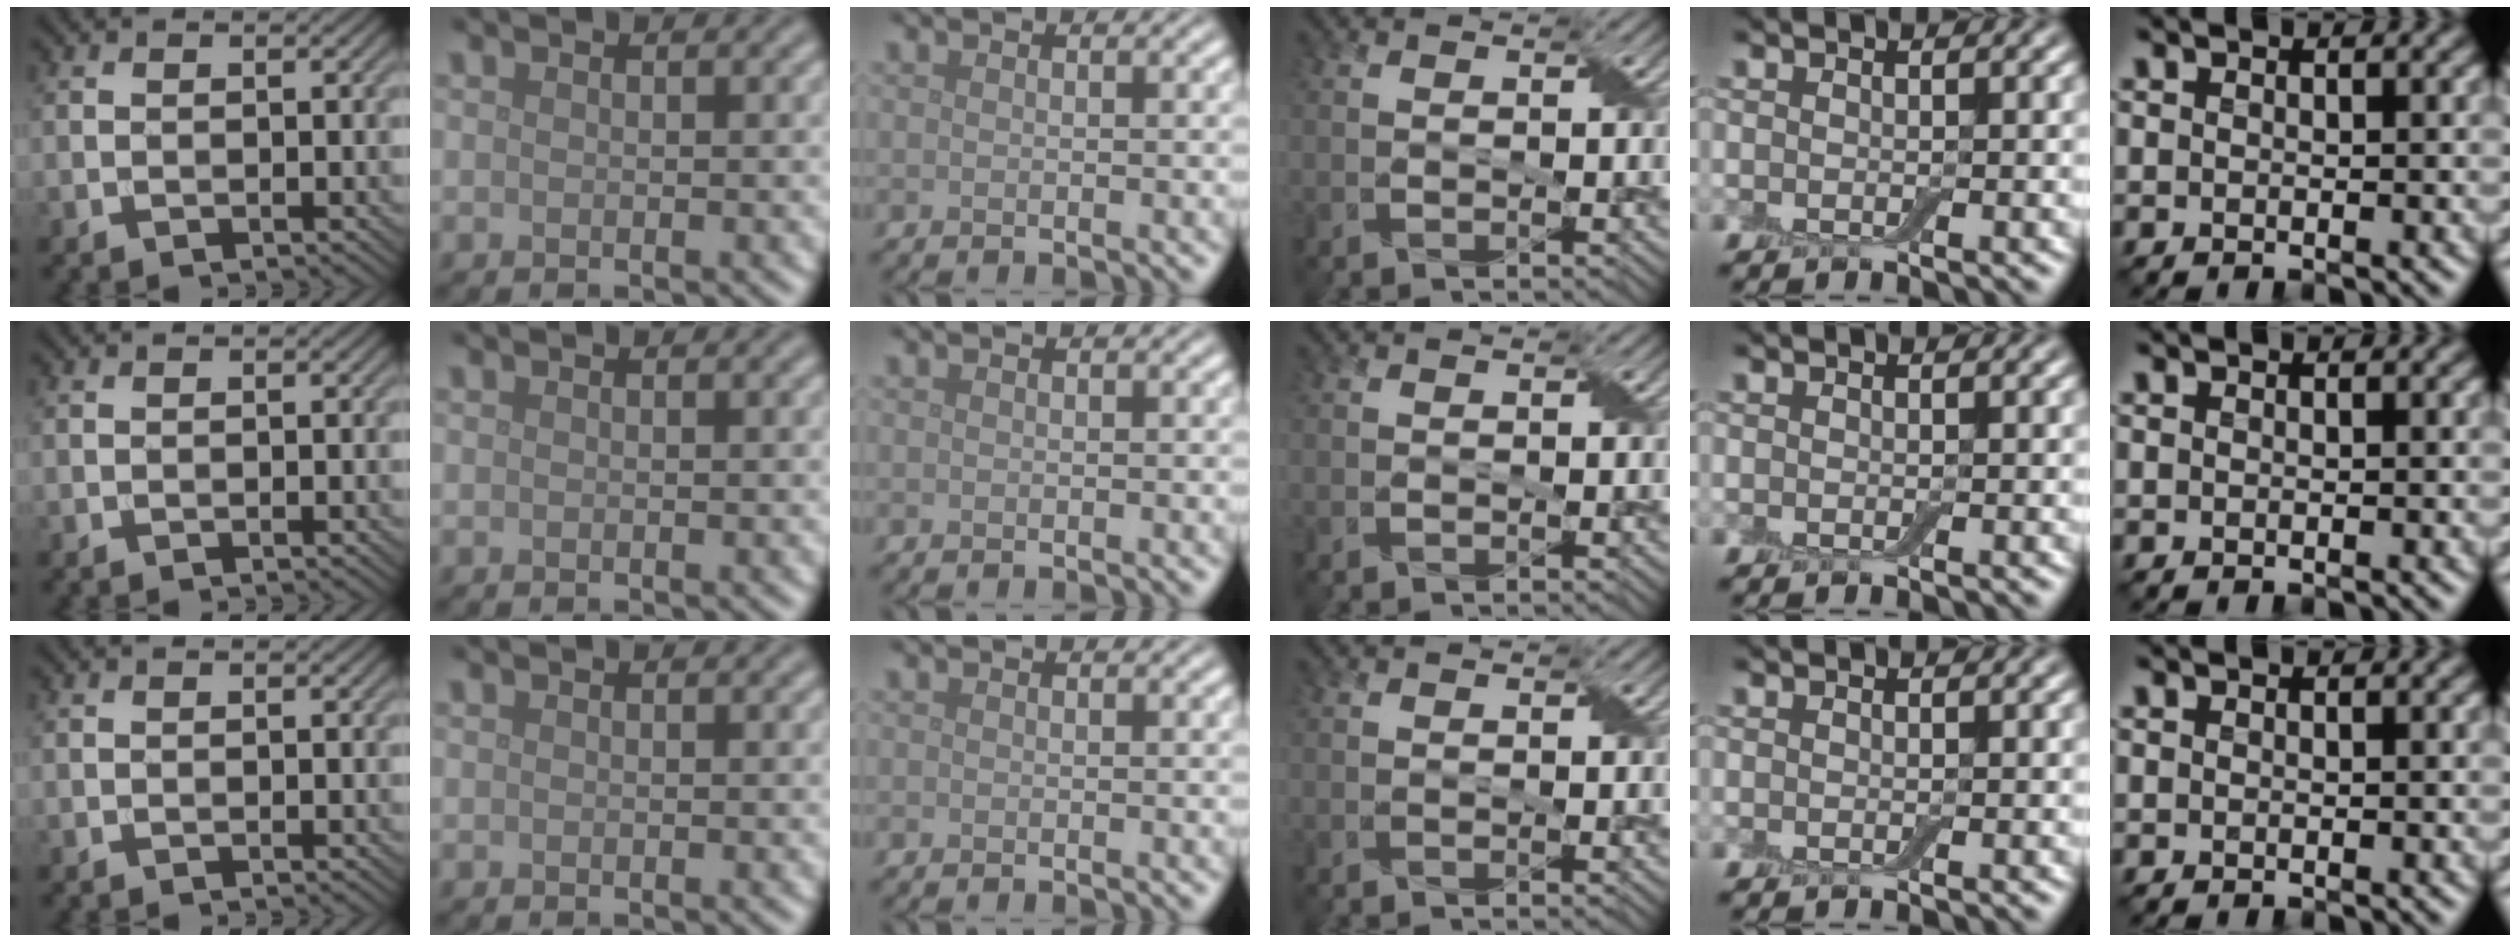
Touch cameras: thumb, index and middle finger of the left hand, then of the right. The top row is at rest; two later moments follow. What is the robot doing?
{"motion": "fold", "object": "cloth"}